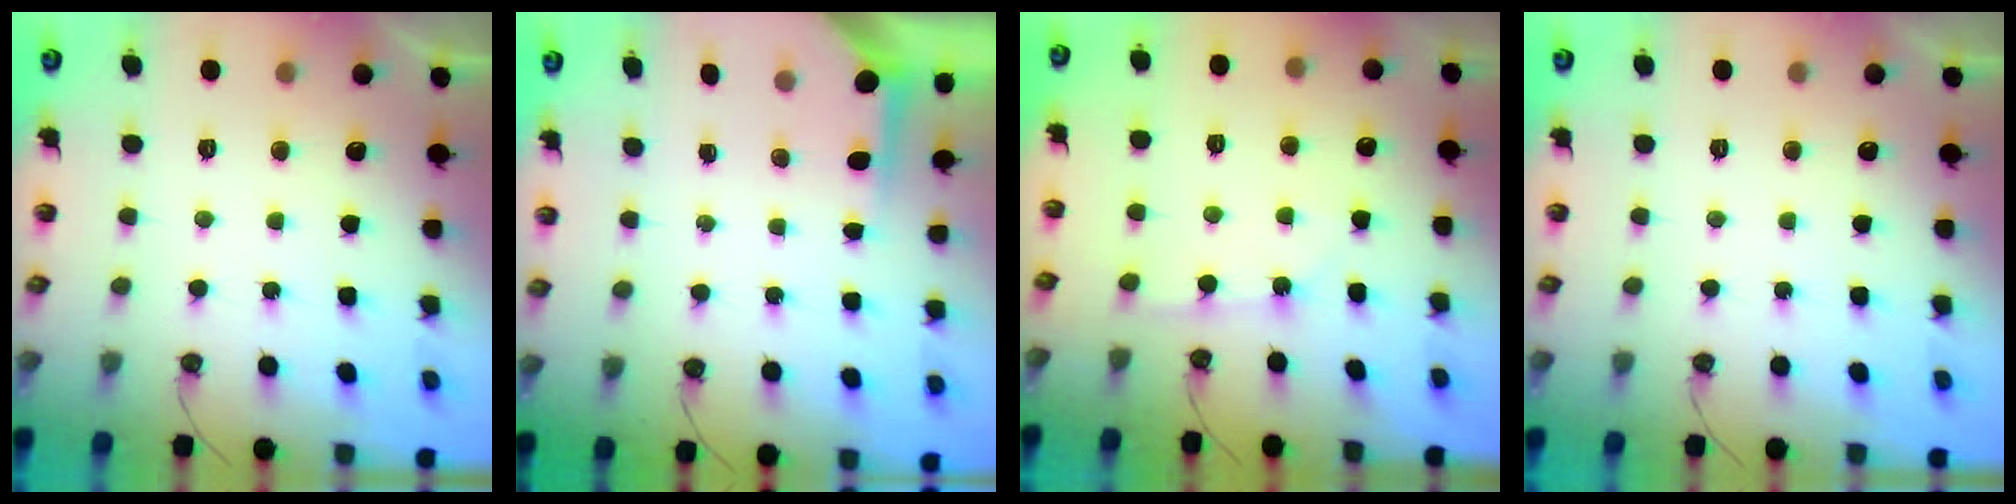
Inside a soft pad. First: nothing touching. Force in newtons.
{"total": 3.8, "press": 3.8, "slide": 0.4}
{"total": 2.3, "press": 2.3, "slide": 0.3}
{"total": 0.0}